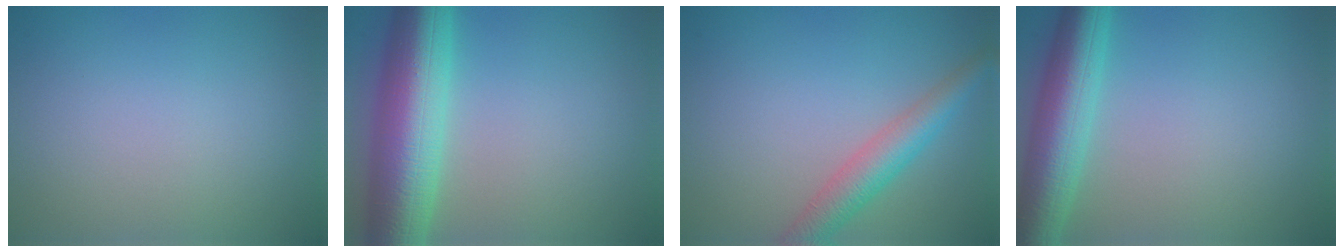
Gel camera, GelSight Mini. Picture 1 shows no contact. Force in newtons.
{"total": 9.9, "press": 9.9, "slide": 0.3}
{"total": 3.9, "press": 3.9, "slide": 0.1}
{"total": 6.6, "press": 6.6, "slide": 0.2}